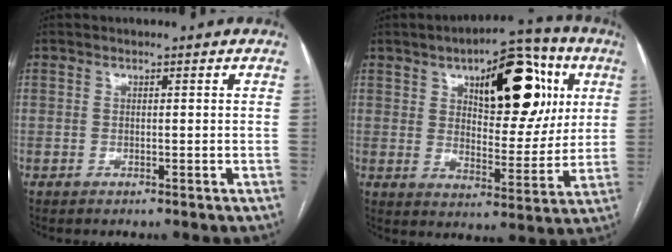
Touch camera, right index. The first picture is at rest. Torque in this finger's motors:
{"motor_torque": [1.16, 0.98, 0.57, 0.12]}